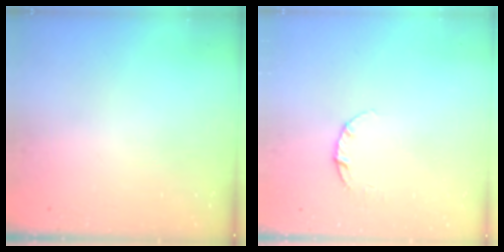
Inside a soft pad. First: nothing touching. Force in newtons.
{"total": 3.8, "press": 3.8, "slide": 0.3}